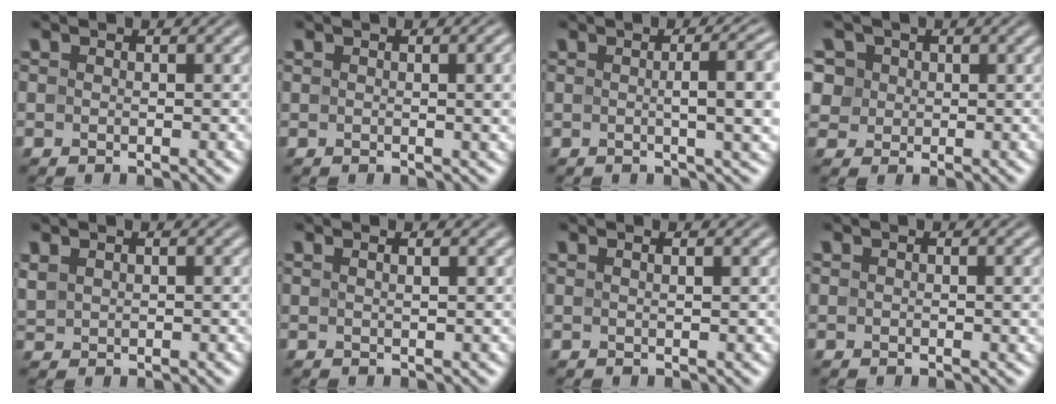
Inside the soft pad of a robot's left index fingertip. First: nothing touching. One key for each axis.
{"total": 3.1, "fx": 0.5, "fy": 0.8, "fz": 2.9, "tx": -0.033, "ty": 0.005, "tz": 0.007}
{"total": 6.8, "fx": 0.5, "fy": 2.0, "fz": 6.5, "tx": -0.065, "ty": 0.007, "tz": 0.008}
{"total": 5.6, "fx": 2.6, "fy": 4.4, "fz": 2.3, "tx": -0.067, "ty": 0.019, "tz": 0.033}
{"total": 1.1, "fx": 0.8, "fy": 0.6, "fz": 0.5, "tx": -0.021, "ty": 0.002, "tz": 0.024}
{"total": 1.4, "fx": 0.8, "fy": 0.3, "fz": 1.1, "tx": -0.008, "ty": 0.003, "tz": -0.001}
{"total": 1.1, "fx": 0.7, "fy": 0.2, "fz": 0.9, "tx": -0.009, "ty": 0.003, "tz": 0.001}
{"total": 1.8, "fx": 0.6, "fy": 0.4, "fz": 1.7, "tx": -0.023, "ty": 0.000, "tz": 0.011}